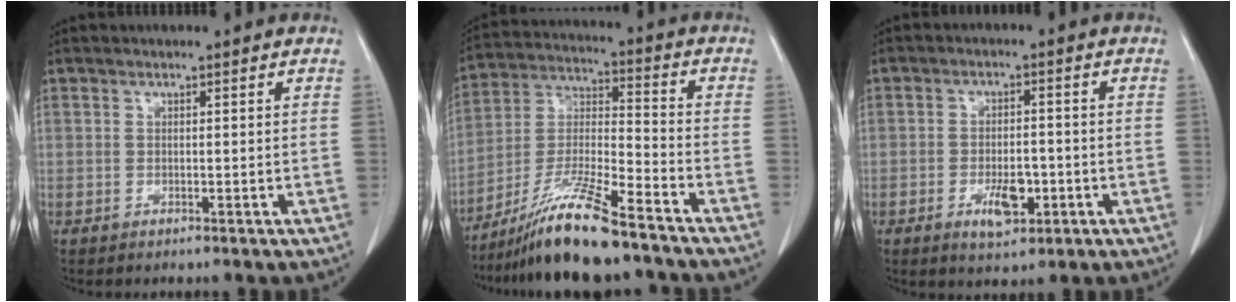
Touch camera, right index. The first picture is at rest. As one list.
[{"total": 14.2, "force": [-11.0, 0.6, 8.9], "torque": [-0.173, -0.019, -0.201]}, {"total": 5.2, "force": [-2.1, 2.3, 4.2], "torque": [-0.068, 0.000, -0.027]}]